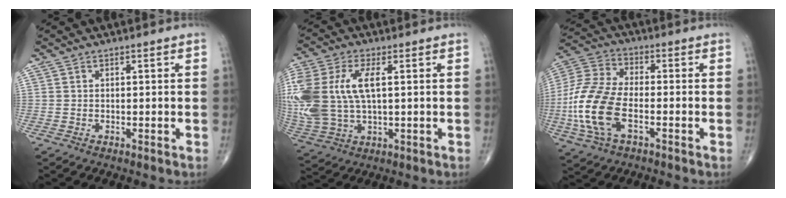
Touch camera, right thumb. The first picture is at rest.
{"total": 19.2, "force": [2.6, 10.2, 16.0], "torque": [-0.395, 0.005, 0.054]}
{"total": 15.7, "force": [-4.1, 7.9, 12.9], "torque": [-0.289, 0.017, -0.081]}